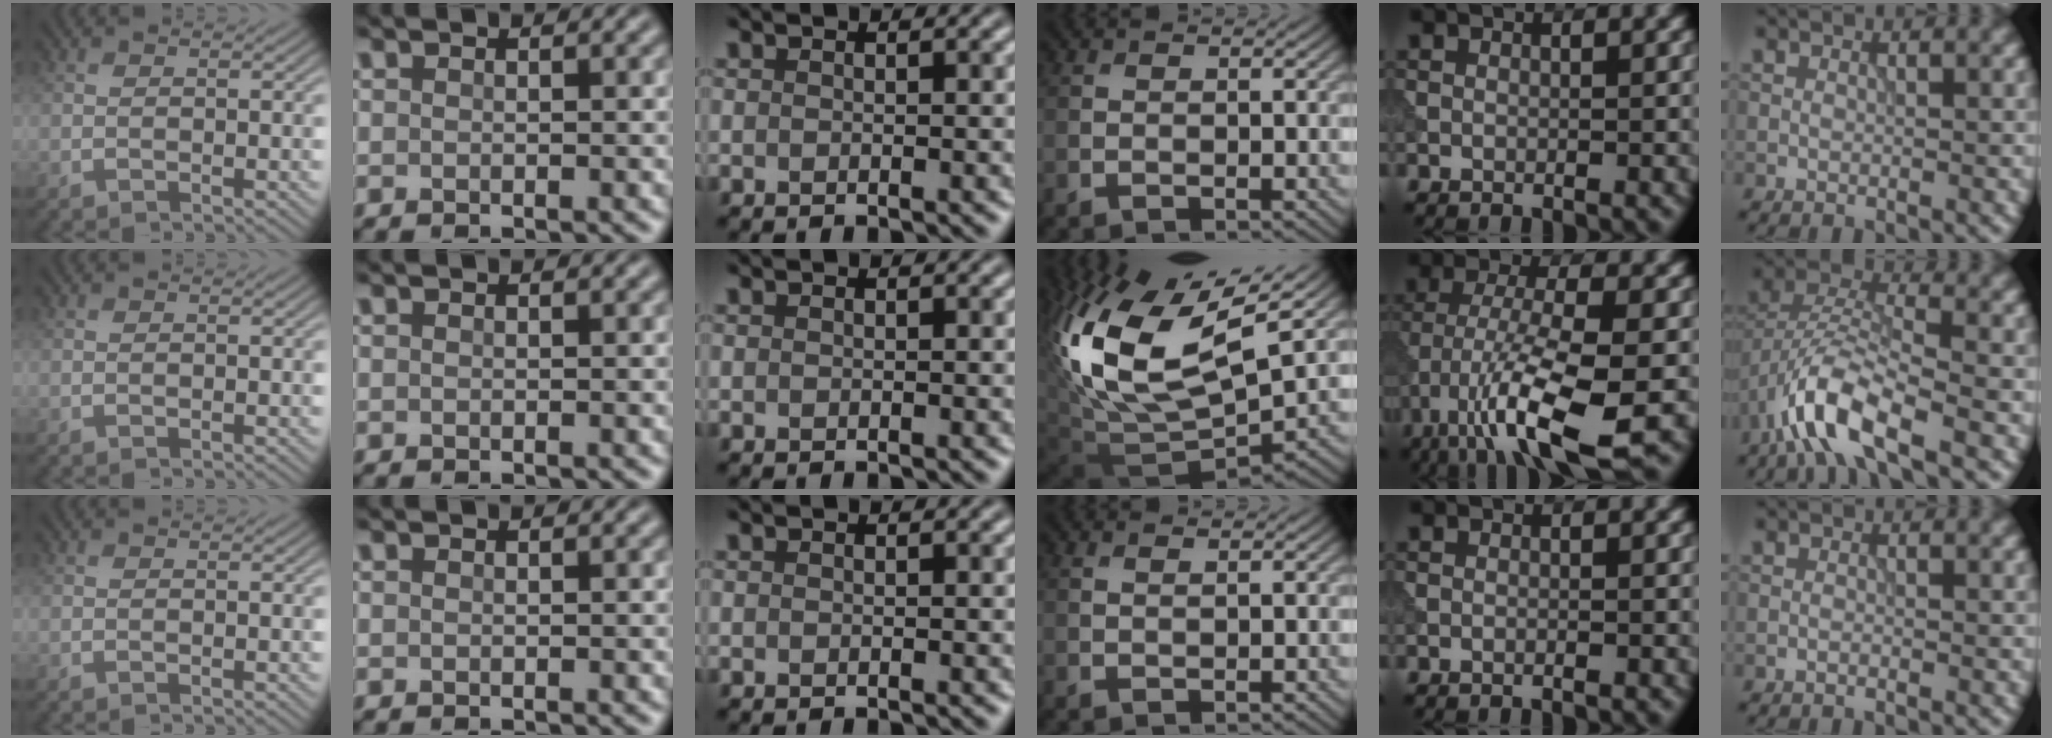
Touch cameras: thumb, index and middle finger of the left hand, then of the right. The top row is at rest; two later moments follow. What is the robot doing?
{"motion": "dispense", "object": "syringe"}